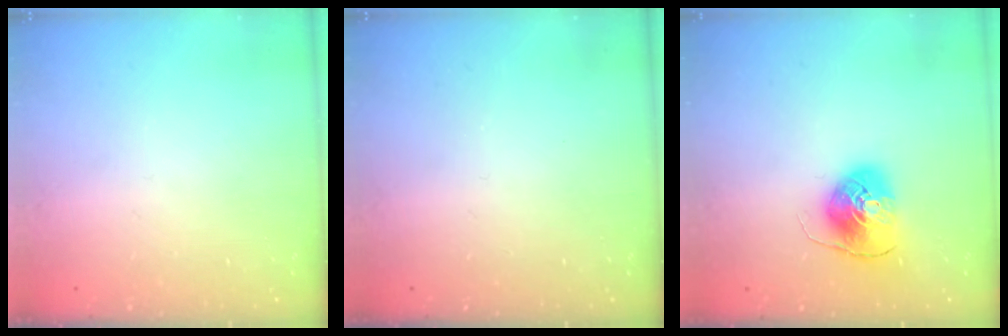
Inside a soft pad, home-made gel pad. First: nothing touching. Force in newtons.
{"total": 0.0}
{"total": 8.1, "press": 8.1, "slide": 0.6}